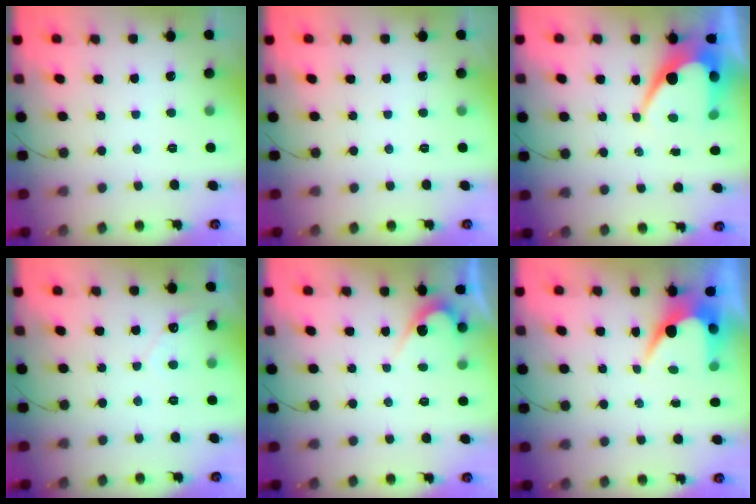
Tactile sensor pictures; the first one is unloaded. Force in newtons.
{"total": 0.0}
{"total": 10.2, "press": 10.2, "slide": 0.7}
{"total": 2.8, "press": 2.8, "slide": 0.2}
{"total": 3.8, "press": 3.8, "slide": 0.2}
{"total": 6.4, "press": 6.4, "slide": 0.4}